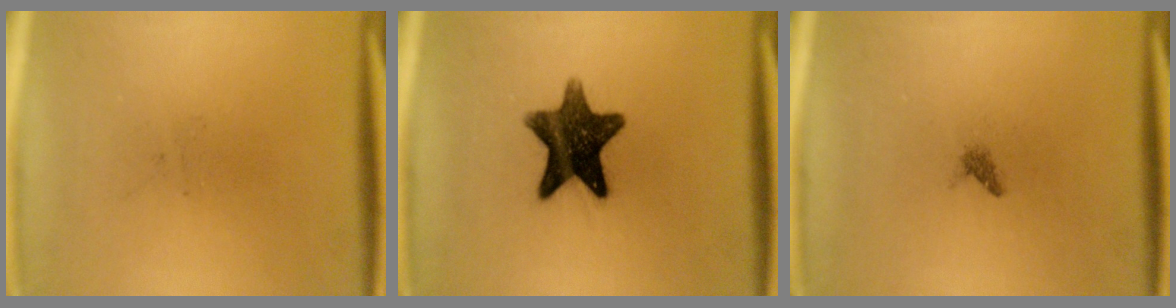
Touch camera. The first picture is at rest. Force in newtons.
{"total": 12.2}
{"total": 0.7}